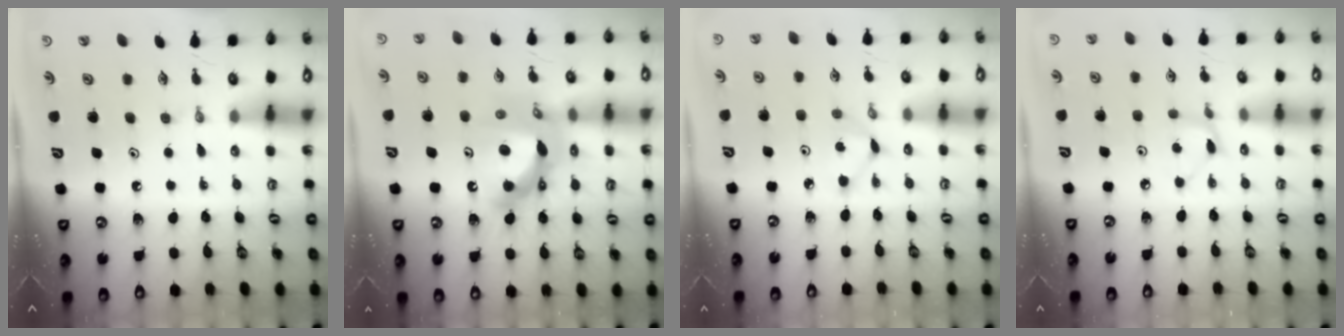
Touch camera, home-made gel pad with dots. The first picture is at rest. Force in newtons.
{"total": 15.4, "press": 15.3, "slide": 1.7}
{"total": 2.8, "press": 2.7, "slide": 0.3}
{"total": 4.4, "press": 4.3, "slide": 0.4}